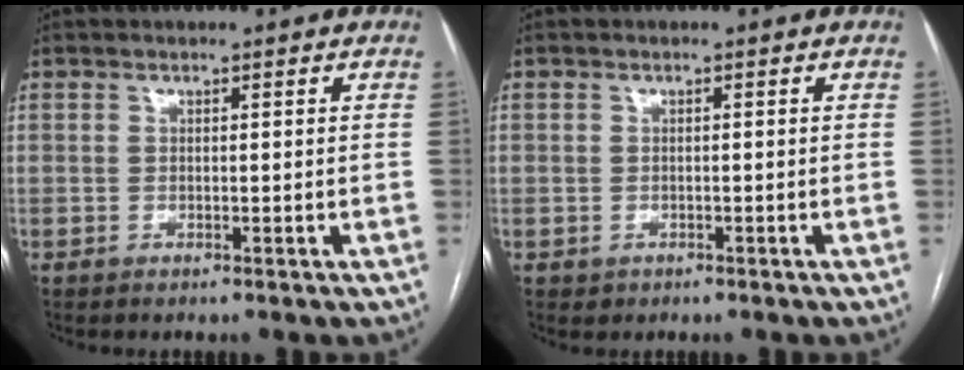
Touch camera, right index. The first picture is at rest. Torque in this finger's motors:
{"motor_torque": [-0.40, 0.00, -0.97, -0.17]}